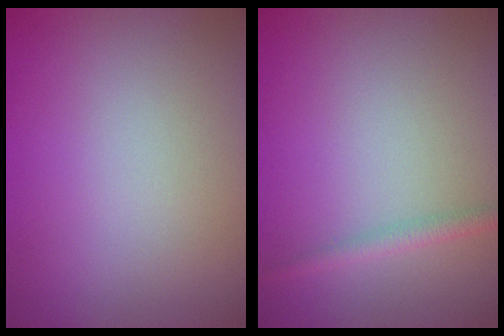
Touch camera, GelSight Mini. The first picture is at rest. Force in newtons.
{"total": 1.4, "press": 1.4, "slide": 0.1}